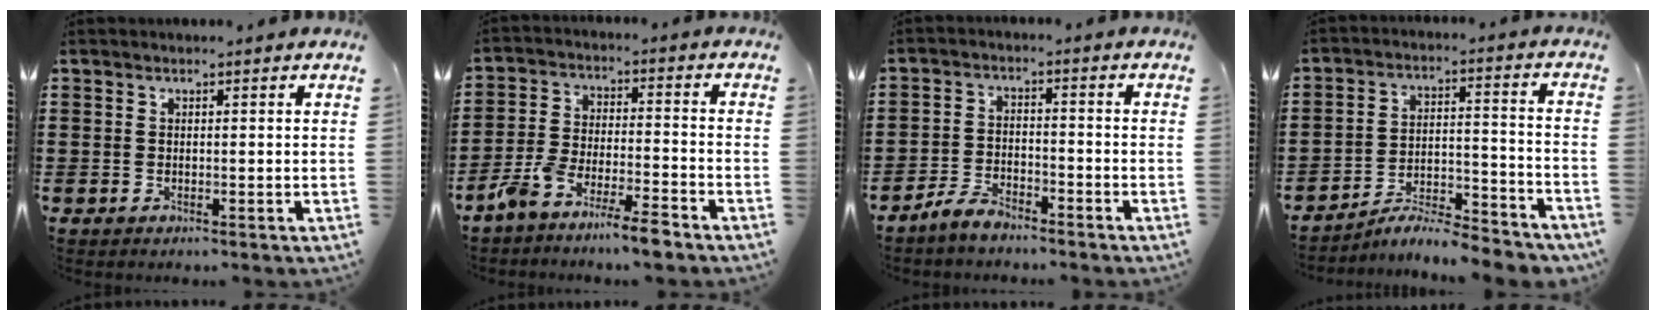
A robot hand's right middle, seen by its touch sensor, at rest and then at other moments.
{"total": 7.0, "force": [-6.3, 0.2, 3.1], "torque": [-0.075, -0.006, -0.125]}
{"total": 3.9, "force": [-3.7, 0.8, 1.1], "torque": [-0.034, 0.007, -0.078]}
{"total": 6.0, "force": [-5.8, 0.4, 1.7], "torque": [-0.024, 0.000, -0.111]}